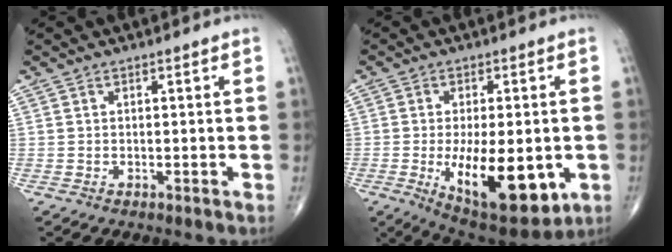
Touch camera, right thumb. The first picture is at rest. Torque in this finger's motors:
{"motor_torque": [1.79, 2.75, 0.56, -0.63, 0.49]}